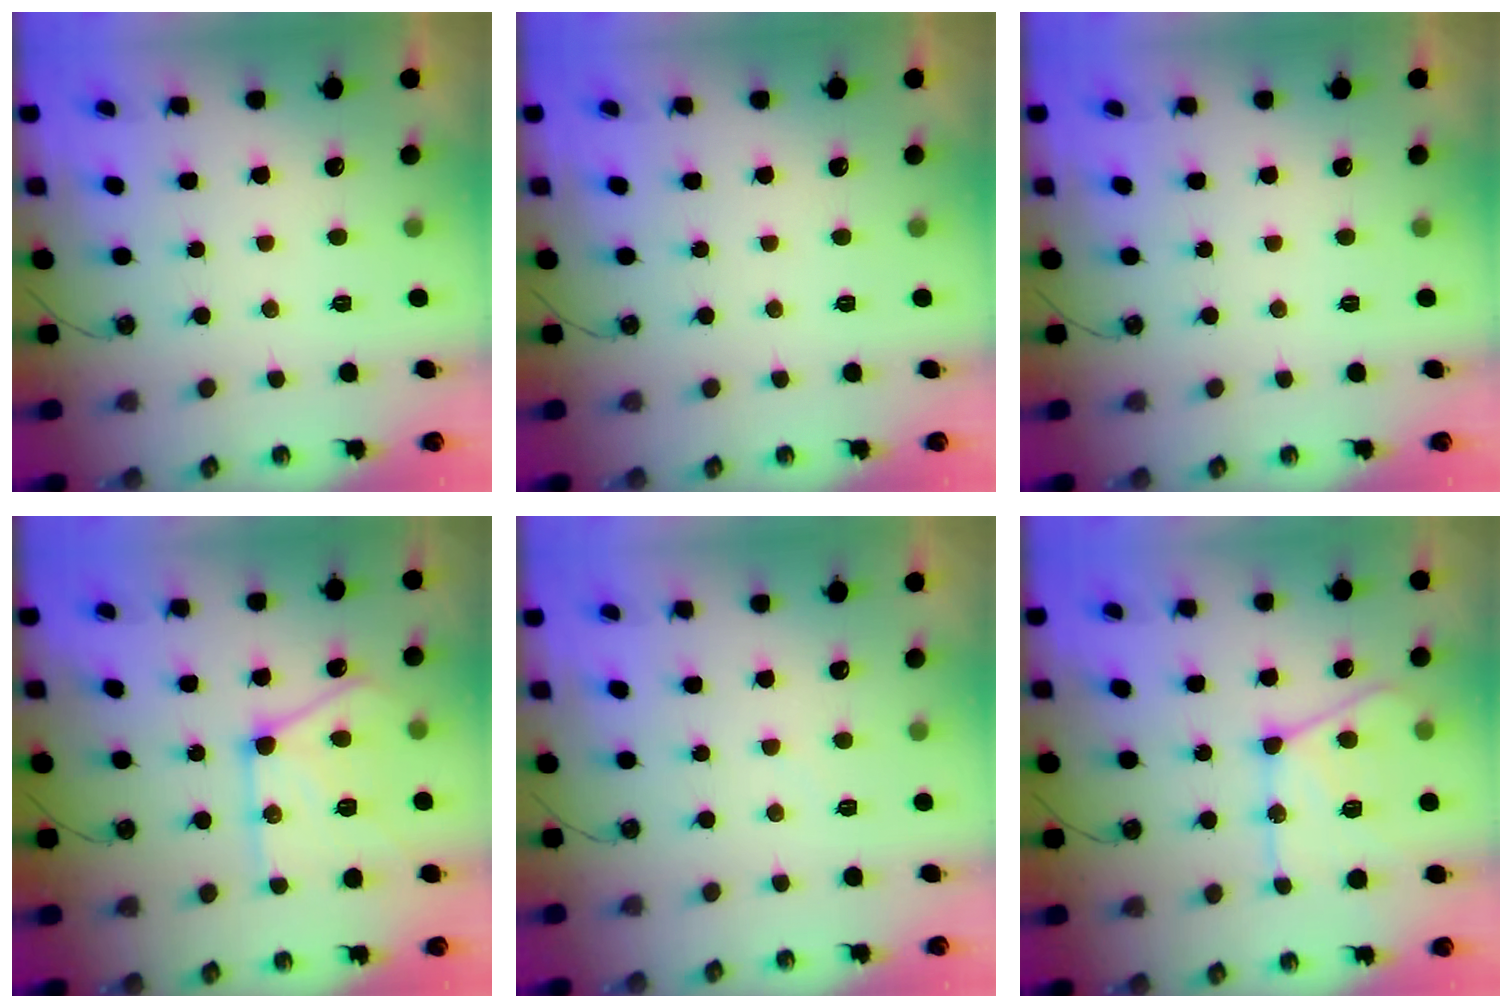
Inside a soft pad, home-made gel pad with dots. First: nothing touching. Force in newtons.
{"total": 0.0}
{"total": 0.0}
{"total": 18.1, "press": 18.0, "slide": 1.6}
{"total": 3.3, "press": 3.3, "slide": 0.5}
{"total": 18.6, "press": 18.5, "slide": 1.7}